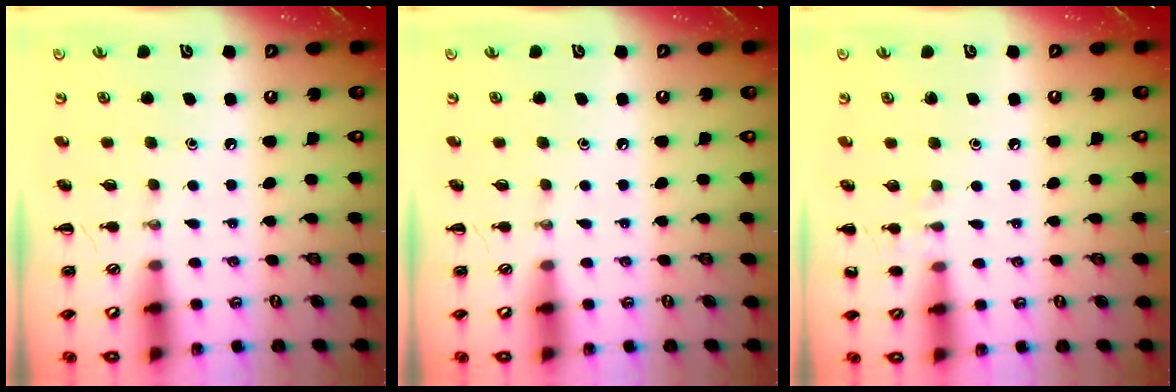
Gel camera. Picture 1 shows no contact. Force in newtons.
{"total": 0.0}
{"total": 5.5, "press": 5.3, "slide": 1.7}